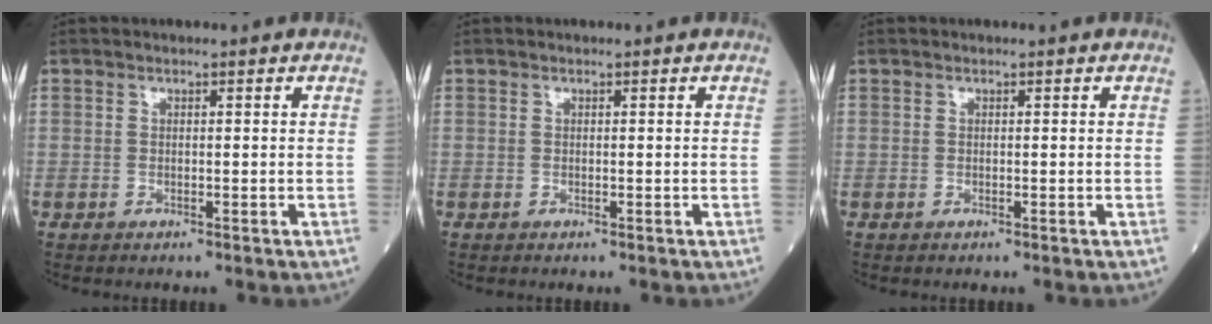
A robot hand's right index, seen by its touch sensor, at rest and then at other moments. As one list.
[{"total": 0.0}, {"total": 0.0}]